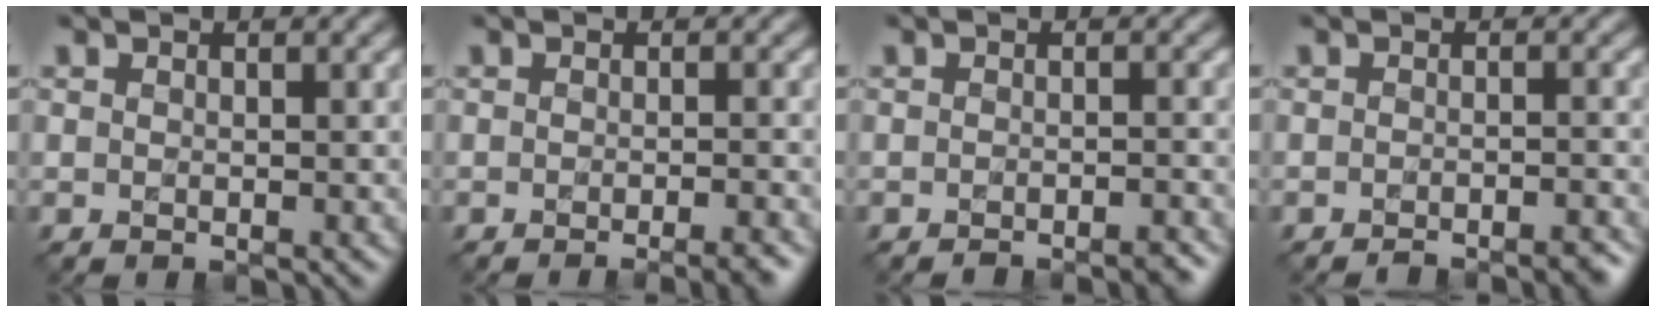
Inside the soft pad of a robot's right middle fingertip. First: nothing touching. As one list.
[{"total": 3.2, "force": [-2.1, 0.6, 2.4], "torque": [-0.021, 0.004, -0.031]}, {"total": 2.1, "force": [-1.9, 0.4, 1.0], "torque": [-0.004, 0.002, -0.028]}, {"total": 2.8, "force": [-2.4, 0.5, 1.3], "torque": [-0.008, 0.004, -0.035]}]